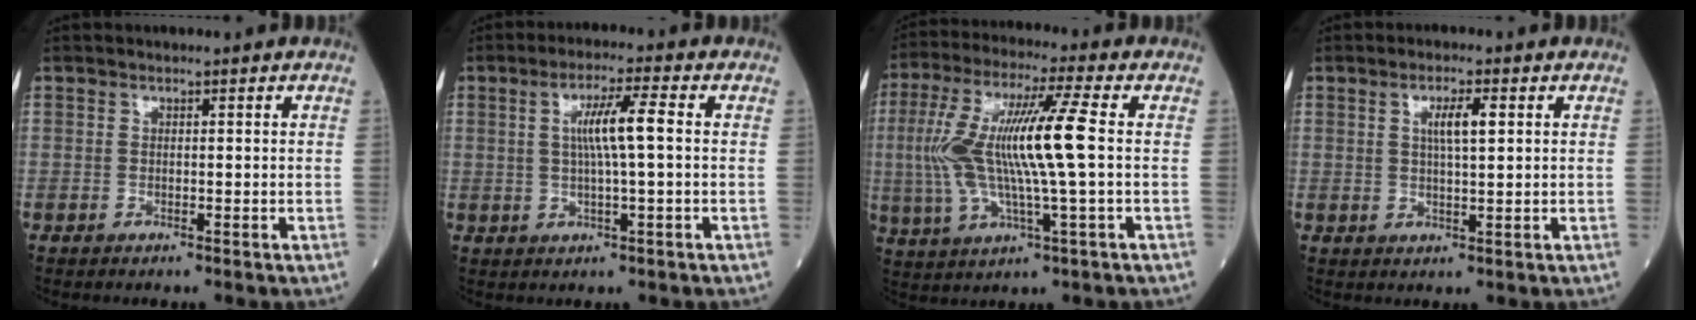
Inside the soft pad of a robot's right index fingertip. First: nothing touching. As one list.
[{"total": 6.2, "force": [0.8, -0.1, 6.2], "torque": [-0.111, 0.006, 0.014]}, {"total": 15.0, "force": [0.6, 0.9, 14.9], "torque": [-0.314, 0.014, 0.009]}, {"total": 3.9, "force": [1.2, 0.5, 3.6], "torque": [-0.065, 0.003, 0.020]}]